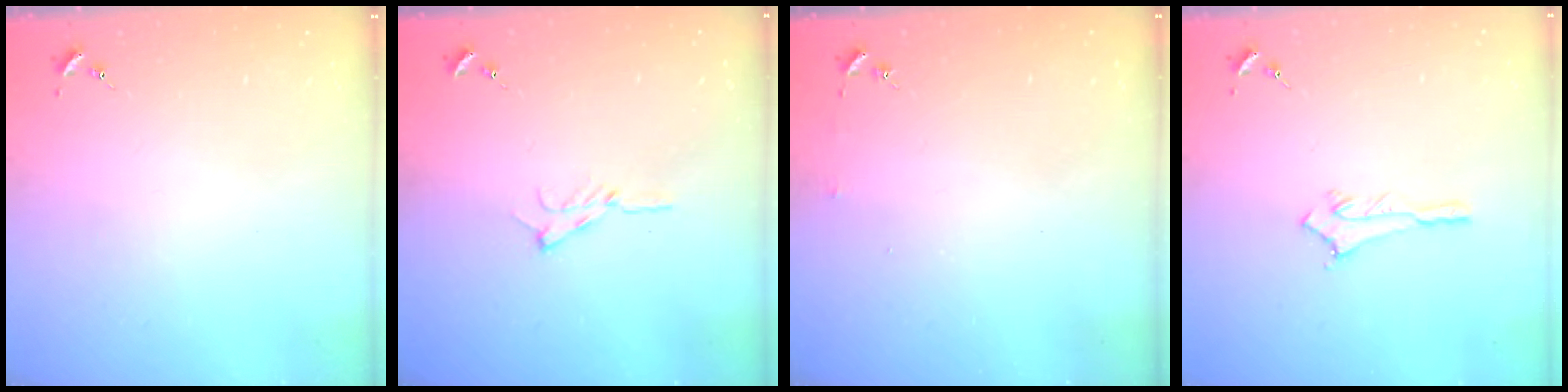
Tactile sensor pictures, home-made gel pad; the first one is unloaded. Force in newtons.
{"total": 6.5, "press": 6.5, "slide": 0.8}
{"total": 2.5, "press": 2.5, "slide": 0.2}
{"total": 2.8, "press": 2.8, "slide": 0.3}